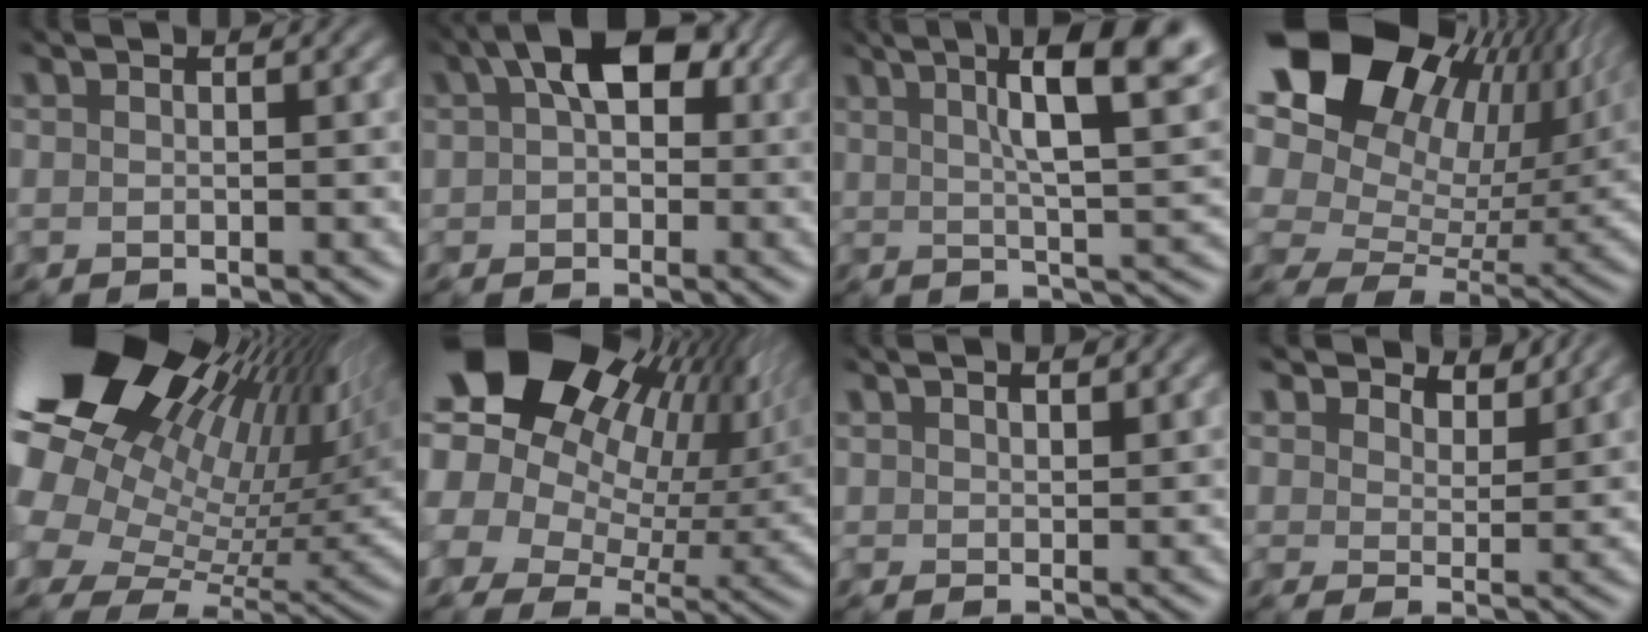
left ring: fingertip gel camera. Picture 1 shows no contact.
{"total": 5.6, "force": [1.8, 3.4, 4.0], "torque": [-0.053, 0.016, 0.009]}
{"total": 9.7, "force": [4.2, 2.6, 8.4], "torque": [-0.115, 0.017, 0.064]}
{"total": 17.5, "force": [9.5, 10.4, 10.4], "torque": [-0.210, 0.040, 0.166]}
{"total": 20.3, "force": [9.9, 10.8, 14.0], "torque": [-0.251, 0.048, 0.164]}
{"total": 18.7, "force": [7.8, 12.9, 11.0], "torque": [-0.202, 0.042, 0.135]}
{"total": 1.2, "force": [1.1, 0.3, 0.5], "torque": [-0.012, 0.001, 0.021]}
{"total": 4.5, "force": [4.0, 1.5, 1.2], "torque": [-0.034, -0.003, 0.059]}